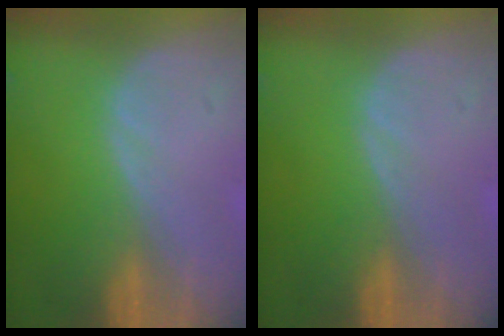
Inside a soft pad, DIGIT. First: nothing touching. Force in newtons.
{"total": 0.0}